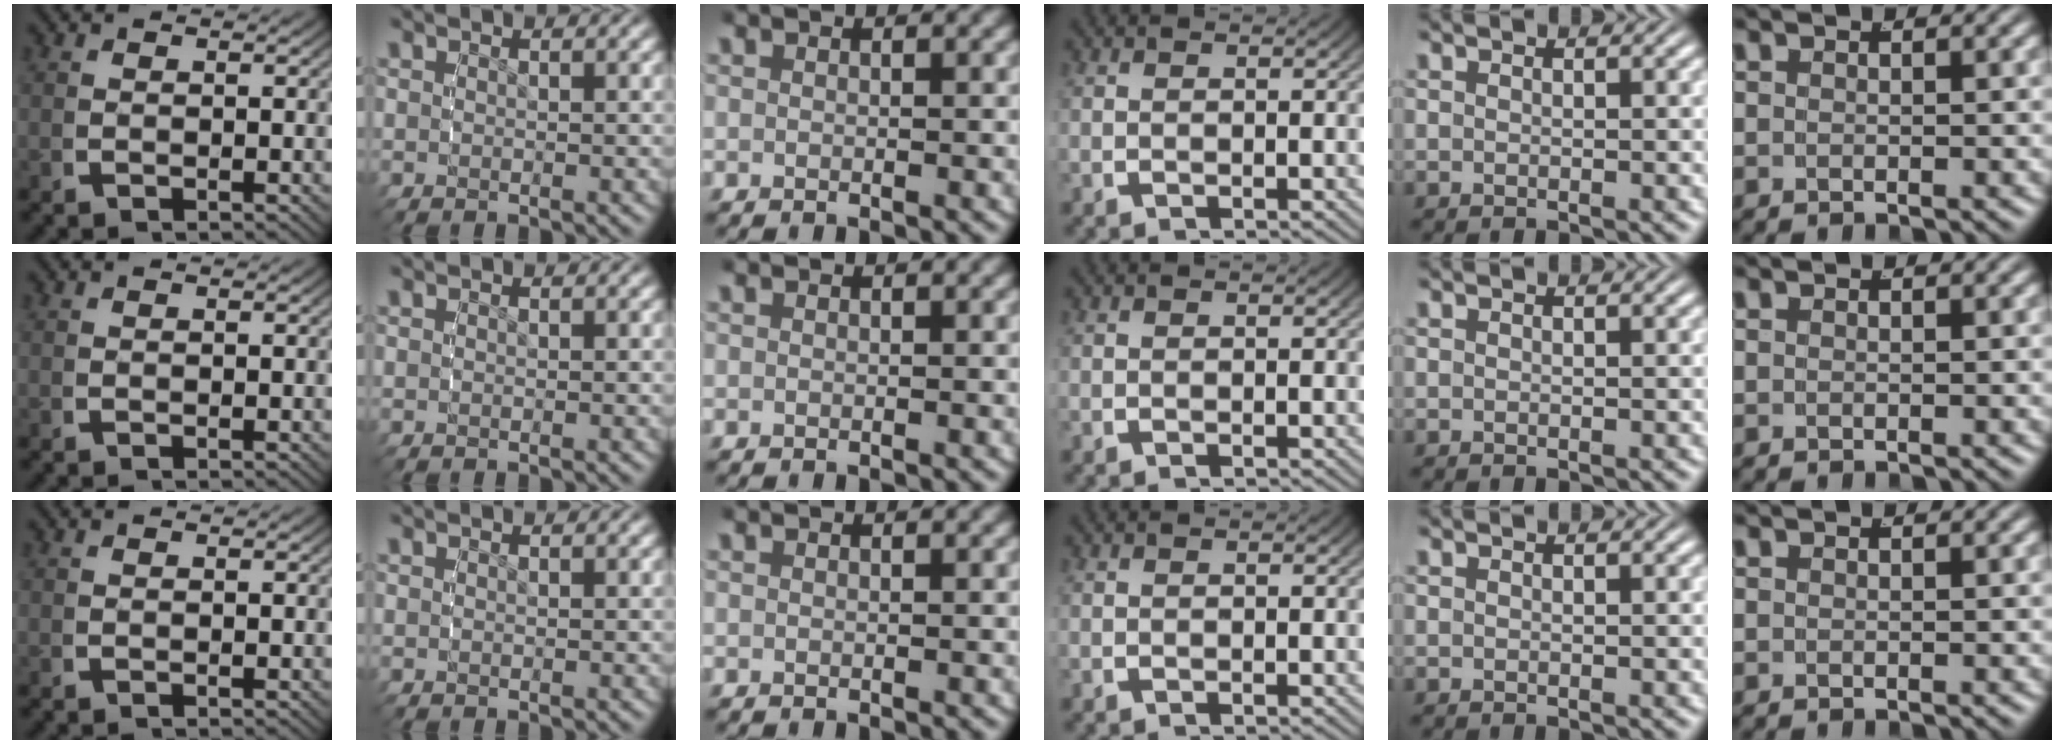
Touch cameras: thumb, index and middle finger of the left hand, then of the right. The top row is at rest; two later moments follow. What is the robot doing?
{"motion": "reach", "object": "bottle cap"}